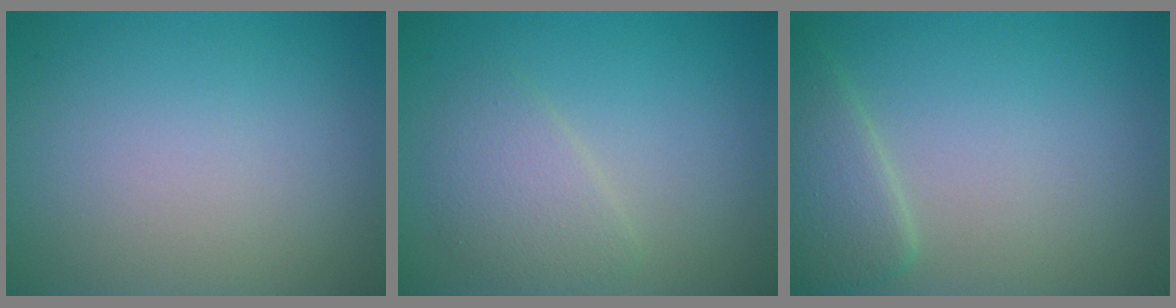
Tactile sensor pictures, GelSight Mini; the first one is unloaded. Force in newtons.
{"total": 2.5, "press": 2.5, "slide": 0.1}
{"total": 3.0, "press": 2.9, "slide": 0.2}